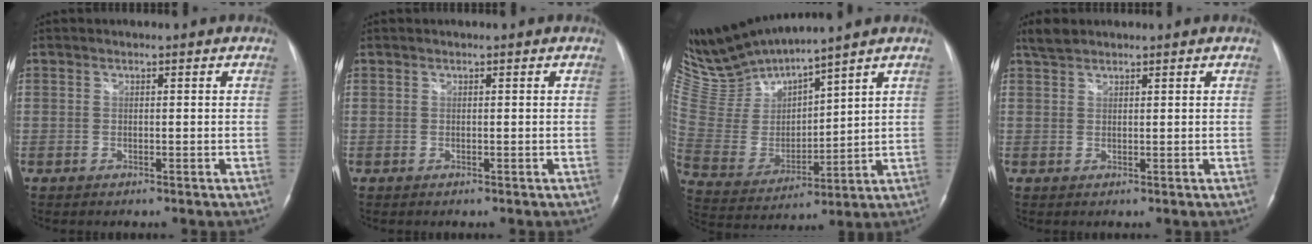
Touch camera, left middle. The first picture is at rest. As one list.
[{"total": 0.0}, {"total": 12.2, "force": [11.8, -0.5, 2.9], "torque": [-0.084, -0.004, 0.256]}, {"total": 2.3, "force": [2.1, 0.7, 0.8], "torque": [-0.021, 0.012, 0.042]}]